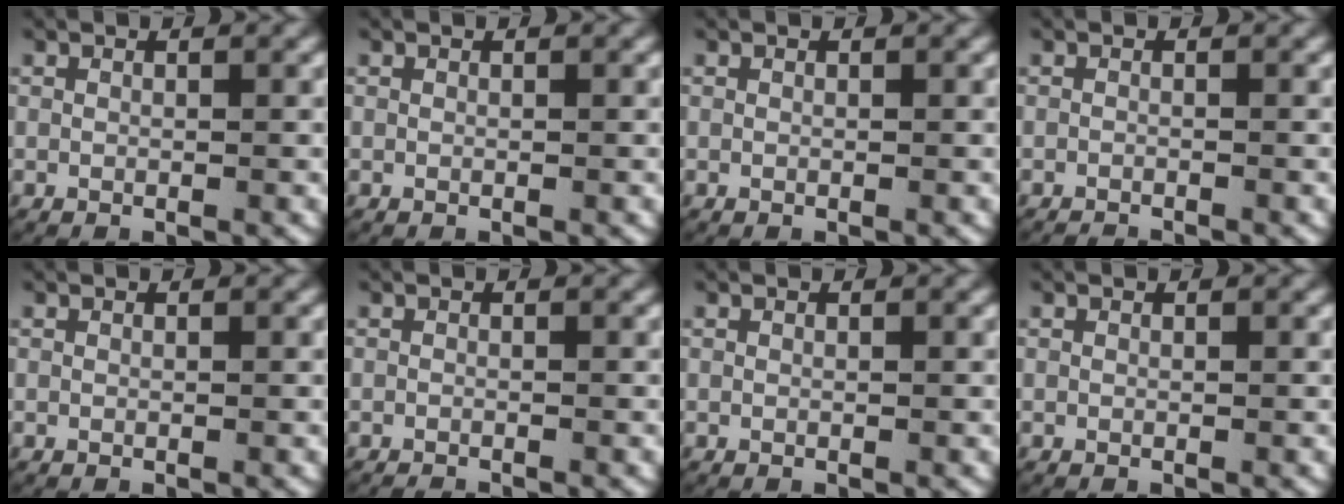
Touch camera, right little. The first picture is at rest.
{"total": 0.0}
{"total": 0.0}
{"total": 1.3, "force": [-1.3, 0.1, 0.1], "torque": [-0.006, -0.009, -0.019]}
{"total": 0.0}
{"total": 1.0, "force": [-1.0, 0.1, 0.0], "torque": [-0.004, -0.006, -0.015]}
{"total": 0.0}
{"total": 0.0}